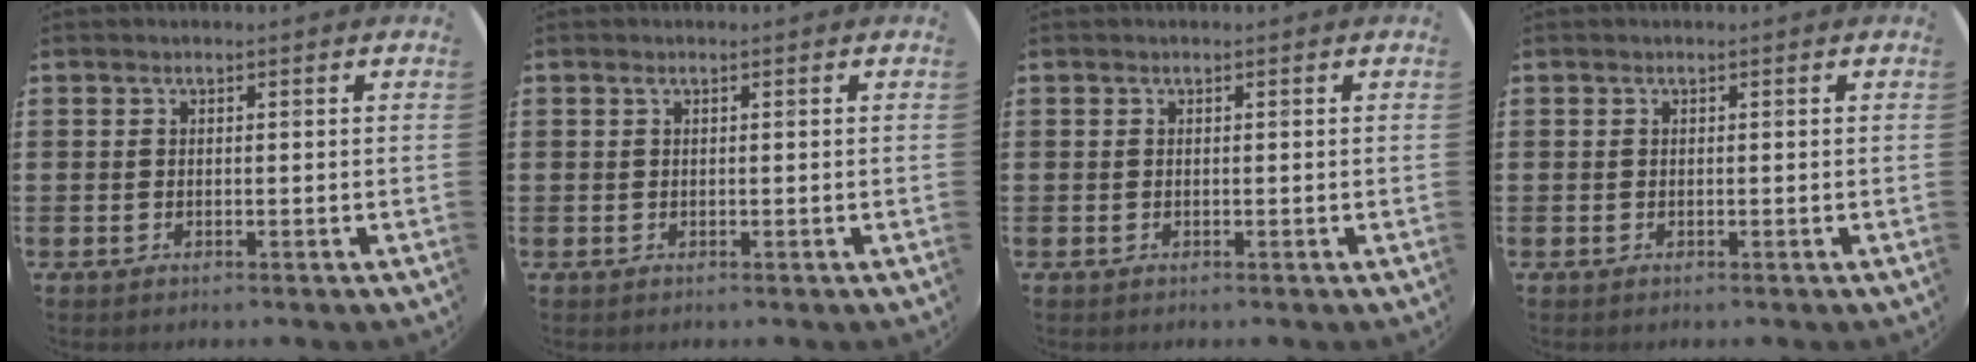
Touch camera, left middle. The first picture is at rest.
{"total": 0.0}
{"total": 0.0}
{"total": 0.0}